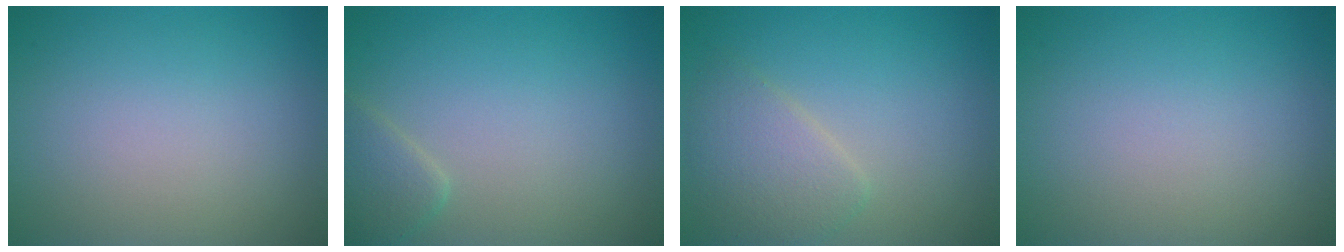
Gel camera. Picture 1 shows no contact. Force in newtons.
{"total": 1.9, "press": 1.9, "slide": 0.1}
{"total": 3.2, "press": 3.2, "slide": 0.1}
{"total": 0.0}